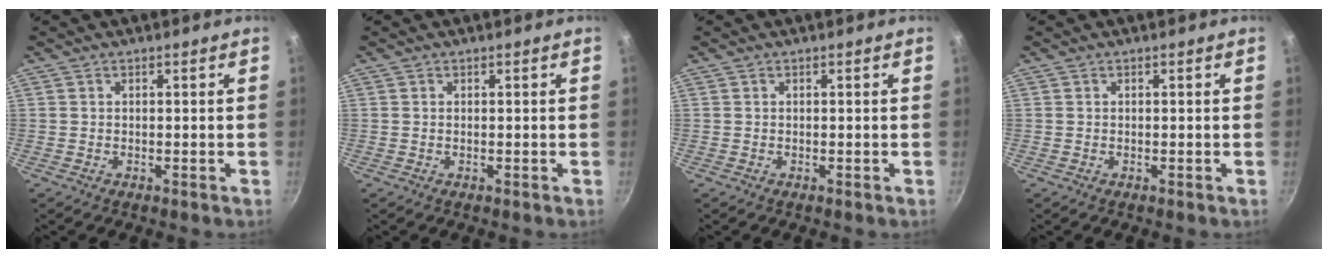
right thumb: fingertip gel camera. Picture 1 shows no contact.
{"total": 0.0}
{"total": 0.0}
{"total": 0.0}